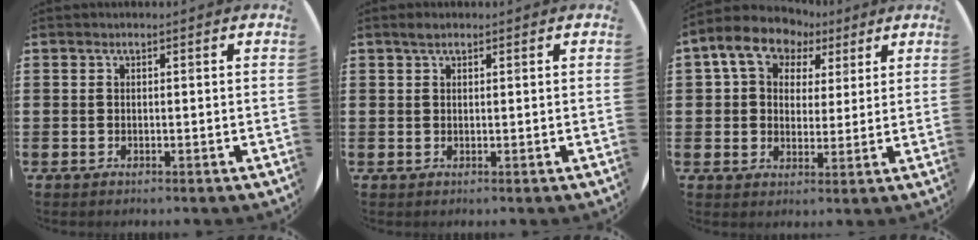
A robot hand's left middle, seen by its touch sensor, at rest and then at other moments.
{"total": 1.1, "force": [0.8, 0.6, 0.5], "torque": [-0.003, 0.003, 0.013]}
{"total": 8.1, "force": [5.2, 5.6, 2.6], "torque": [-0.066, -0.002, 0.094]}